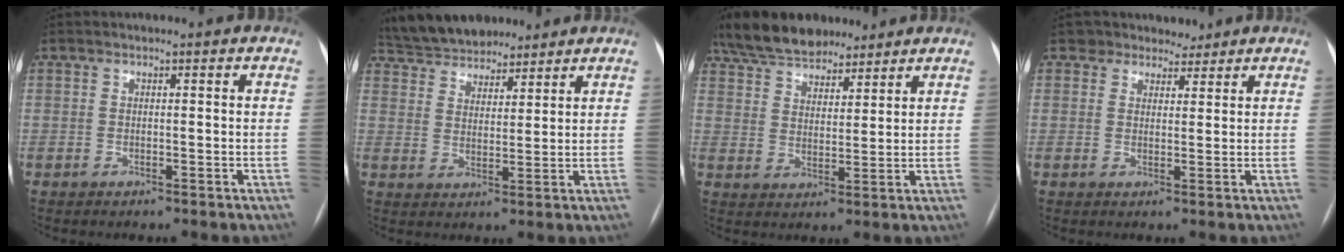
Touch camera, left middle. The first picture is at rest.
{"total": 11.3, "force": [10.0, 4.0, 3.2], "torque": [-0.055, 0.030, 0.173]}
{"total": 12.8, "force": [10.5, 4.9, 5.4], "torque": [-0.097, 0.033, 0.183]}
{"total": 3.9, "force": [3.3, 2.1, -0.4], "torque": [0.017, 0.005, 0.043]}